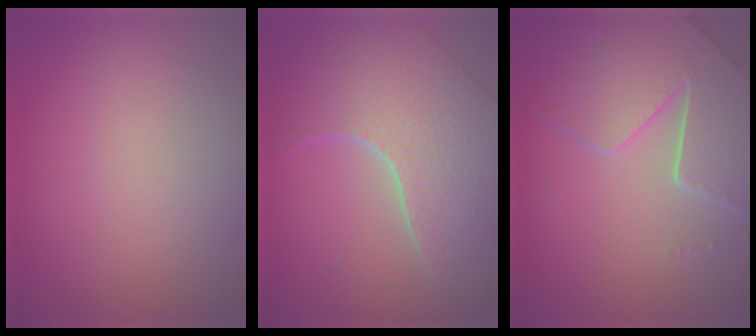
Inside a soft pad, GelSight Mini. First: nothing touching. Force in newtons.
{"total": 8.6, "press": 6.4, "slide": 5.8}
{"total": 7.5, "press": 5.6, "slide": 5.0}